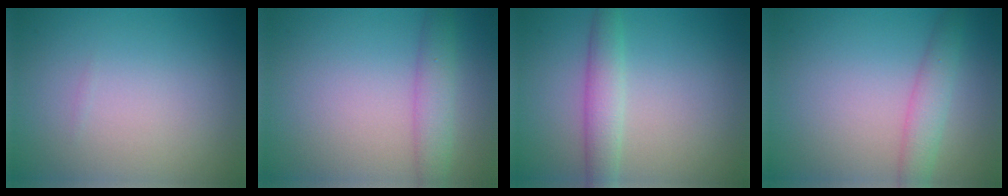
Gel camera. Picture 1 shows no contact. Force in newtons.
{"total": 3.0, "press": 3.0, "slide": 0.2}
{"total": 2.9, "press": 2.9, "slide": 0.0}
{"total": 2.8, "press": 2.8, "slide": 0.1}